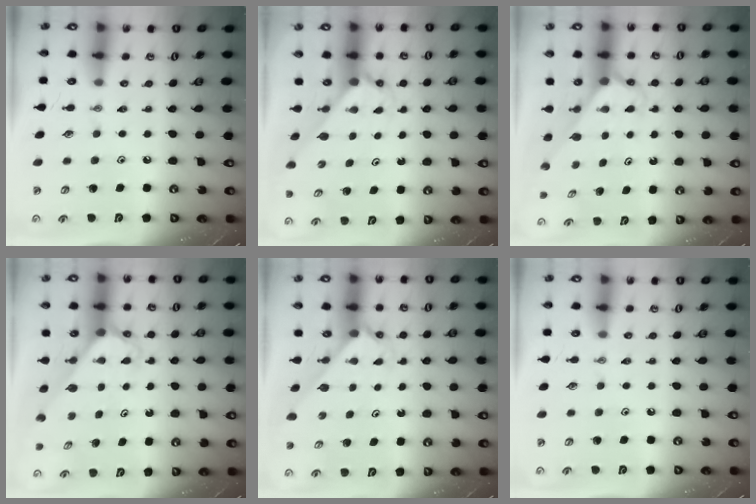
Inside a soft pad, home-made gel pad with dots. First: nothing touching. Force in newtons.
{"total": 1.9, "press": 1.9, "slide": 0.2}
{"total": 2.6, "press": 2.6, "slide": 0.1}
{"total": 2.6, "press": 2.6, "slide": 0.2}
{"total": 2.2, "press": 2.2, "slide": 0.2}
{"total": 0.0}